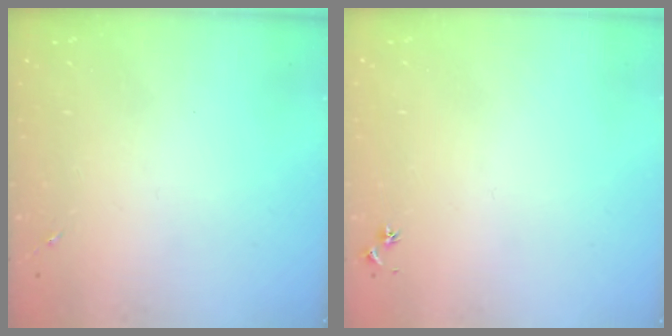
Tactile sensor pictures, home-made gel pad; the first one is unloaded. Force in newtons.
{"total": 3.0, "press": 2.9, "slide": 0.3}